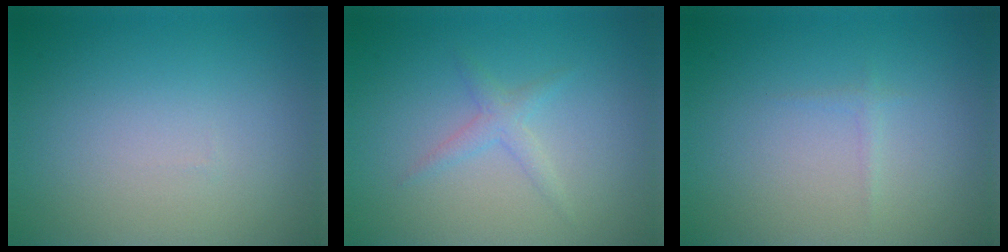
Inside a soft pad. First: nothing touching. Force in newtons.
{"total": 1.4, "press": 1.4, "slide": 0.0}
{"total": 0.6, "press": 0.6, "slide": 0.0}